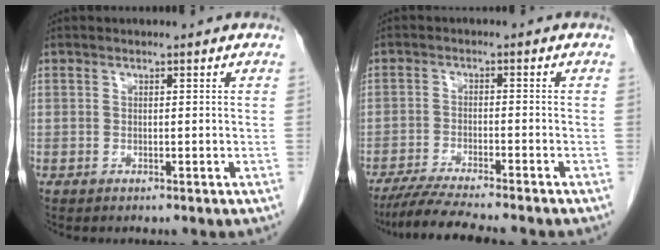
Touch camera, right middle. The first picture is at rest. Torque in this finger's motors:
{"motor_torque": [0.33, -0.28, 0.11, 0.03]}